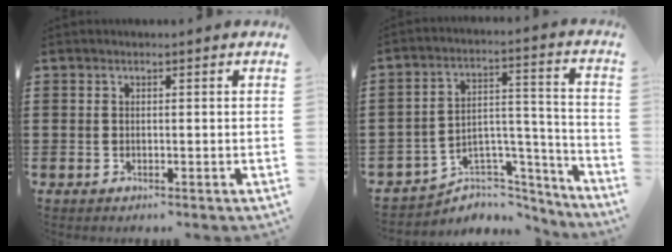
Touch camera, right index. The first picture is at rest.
{"total": 4.9, "force": [-3.7, 3.1, 0.8], "torque": [-0.024, 0.003, -0.071]}